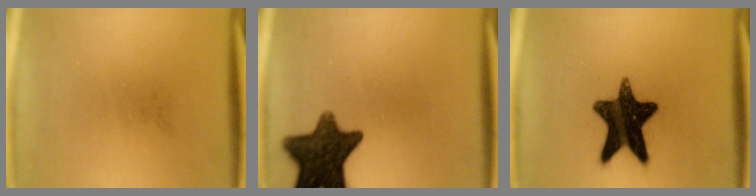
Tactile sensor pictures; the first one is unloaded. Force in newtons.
{"total": 12.8}
{"total": 15.1}